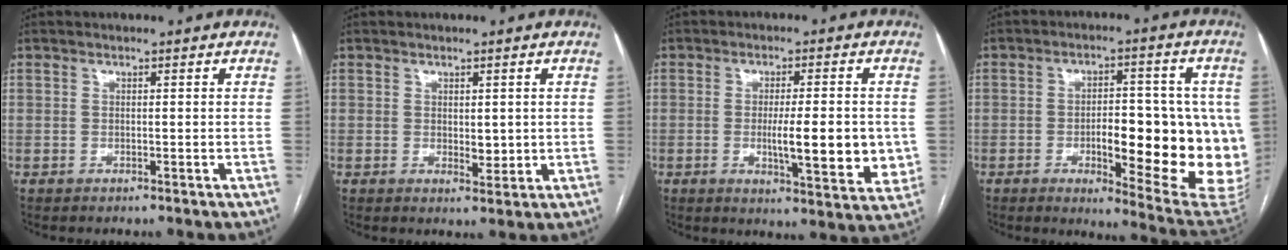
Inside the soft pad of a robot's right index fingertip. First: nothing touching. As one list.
[{"total": 2.5, "force": [0.3, 1.4, 2.0], "torque": [-0.027, -0.009, 0.010]}, {"total": 10.8, "force": [-1.0, 2.3, 10.5], "torque": [-0.146, -0.016, -0.011]}, {"total": 18.7, "force": [-2.5, 4.9, 17.9], "torque": [-0.166, 0.011, -0.013]}]